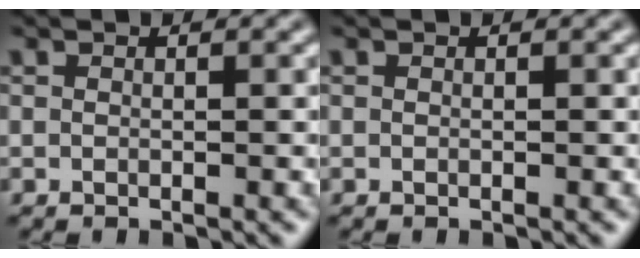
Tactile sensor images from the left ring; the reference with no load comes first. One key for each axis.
{"total": 0.0}